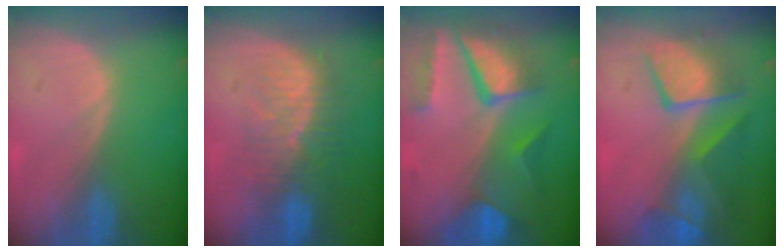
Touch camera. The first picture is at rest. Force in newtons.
{"total": 9.7, "press": 8.5, "slide": 4.8}
{"total": 10.3, "press": 8.8, "slide": 5.4}
{"total": 10.1, "press": 8.7, "slide": 5.0}